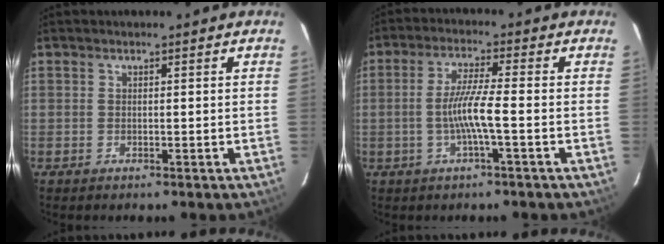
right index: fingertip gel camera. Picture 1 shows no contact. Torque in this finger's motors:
{"motor_torque": [0.83, -0.26, 0.66, 0.18]}